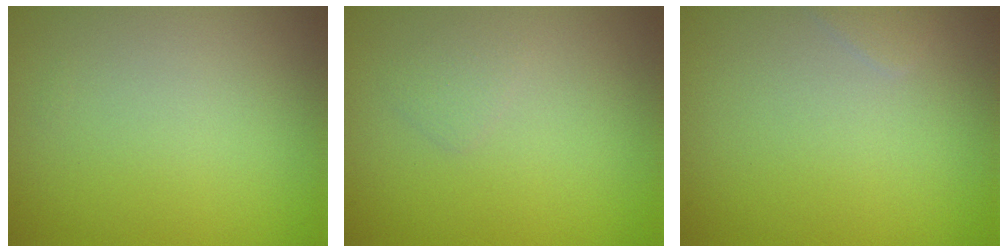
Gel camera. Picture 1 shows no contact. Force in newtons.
{"total": 0.9, "press": 0.9, "slide": 0.0}
{"total": 0.8, "press": 0.8, "slide": 0.0}